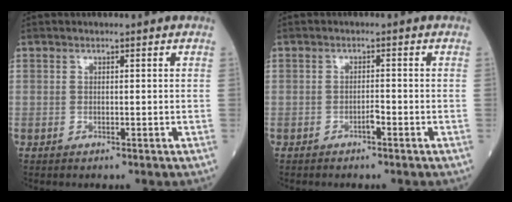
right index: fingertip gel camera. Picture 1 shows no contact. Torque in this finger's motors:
{"motor_torque": [0.11, 0.03, 0.13, 0.00]}